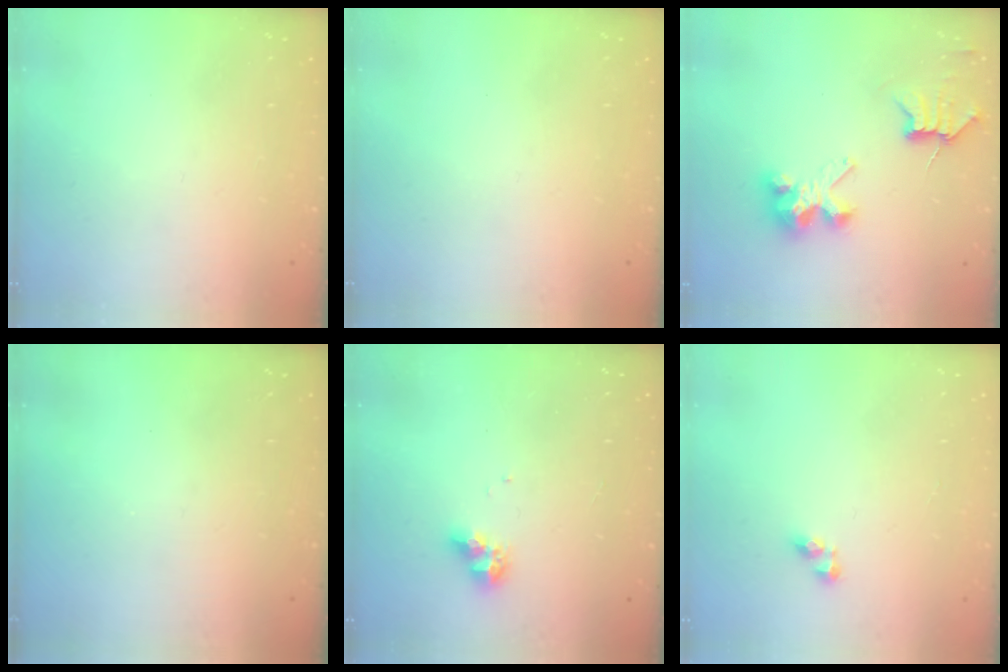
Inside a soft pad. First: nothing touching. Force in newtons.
{"total": 0.0}
{"total": 6.1, "press": 6.1, "slide": 0.2}
{"total": 0.0}
{"total": 7.4, "press": 7.3, "slide": 1.0}
{"total": 4.8, "press": 4.7, "slide": 0.3}